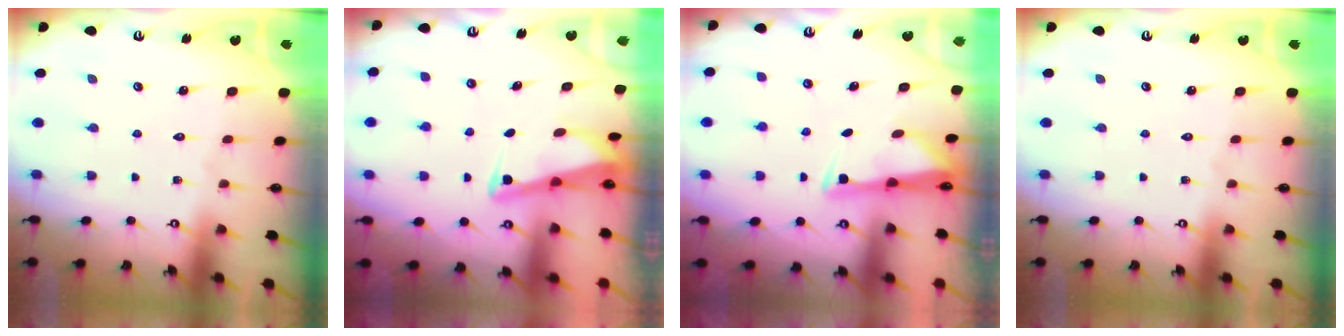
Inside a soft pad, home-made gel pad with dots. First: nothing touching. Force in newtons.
{"total": 2.7, "press": 2.7, "slide": 0.3}
{"total": 2.6, "press": 2.6, "slide": 0.4}
{"total": 0.0}